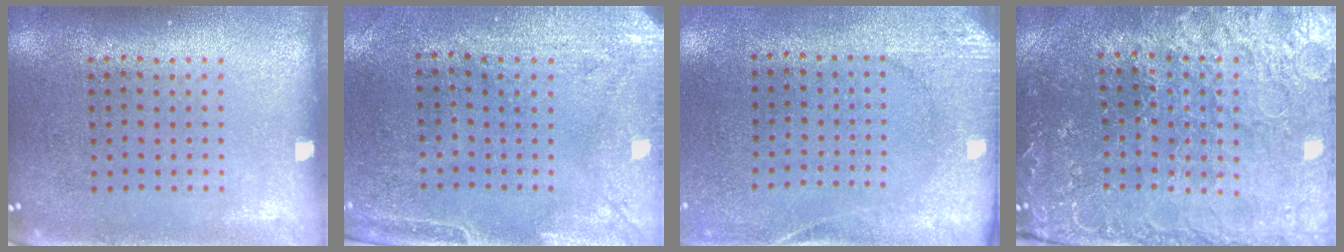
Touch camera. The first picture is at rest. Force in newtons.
{"total": 3.0, "press": 2.4, "slide": 1.7}
{"total": 2.7, "press": 2.1, "slide": 1.7}
{"total": 3.2, "press": 3.2, "slide": 0.4}